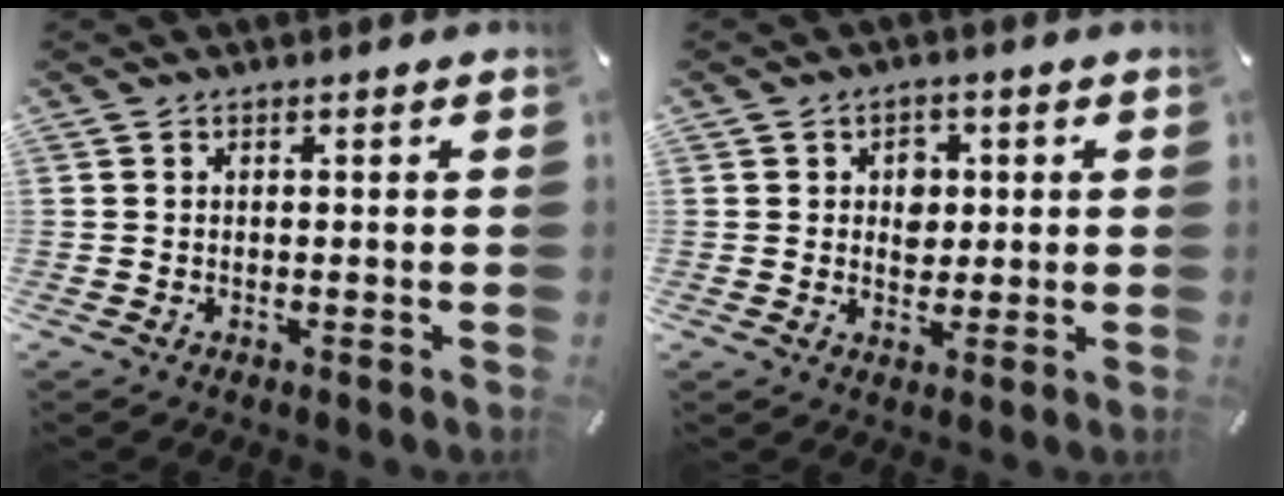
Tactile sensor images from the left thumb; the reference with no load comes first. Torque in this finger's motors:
{"motor_torque": [0.48, 0.84, 0.27, -0.33, 0.14]}